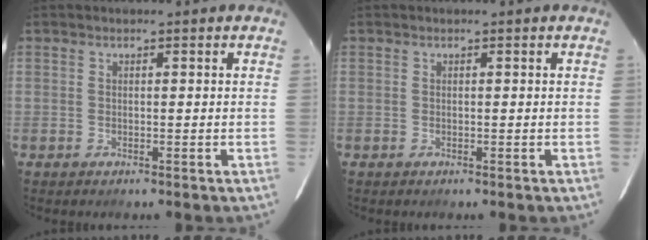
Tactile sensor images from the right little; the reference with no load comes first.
{"total": 0.0}